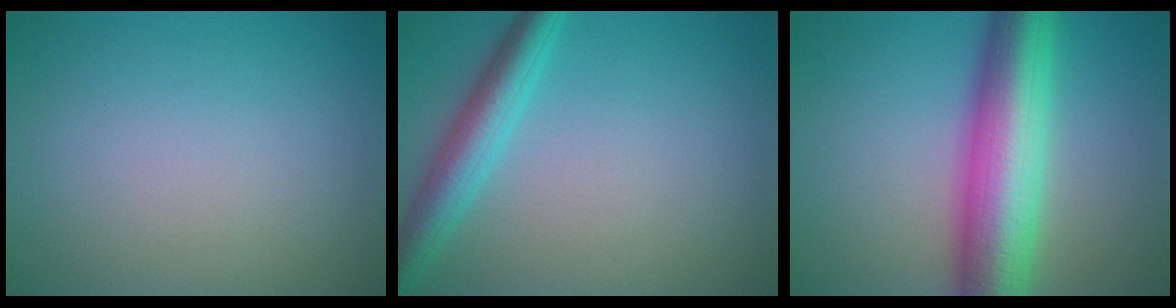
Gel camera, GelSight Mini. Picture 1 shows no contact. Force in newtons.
{"total": 4.3, "press": 4.3, "slide": 0.2}
{"total": 10.7, "press": 10.7, "slide": 0.1}